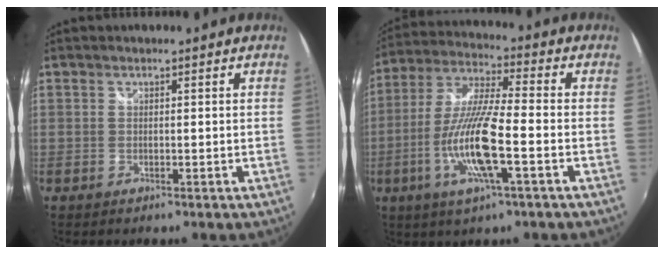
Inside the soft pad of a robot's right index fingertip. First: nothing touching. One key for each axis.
{"total": 14.3, "fx": -4.9, "fy": 1.7, "fz": 13.4, "tx": -0.273, "ty": -0.014, "tz": -0.094}